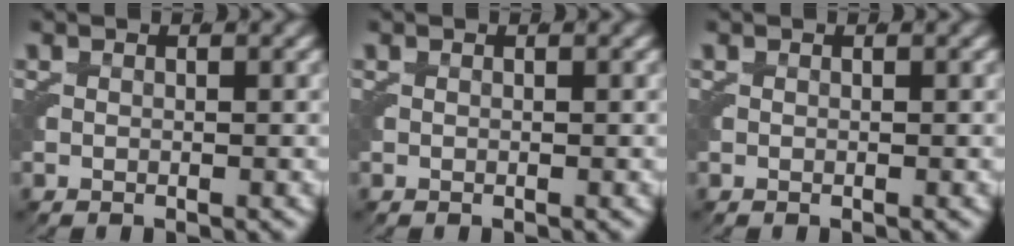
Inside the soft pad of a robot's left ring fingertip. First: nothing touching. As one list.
[{"total": 0.0}, {"total": 0.0}]